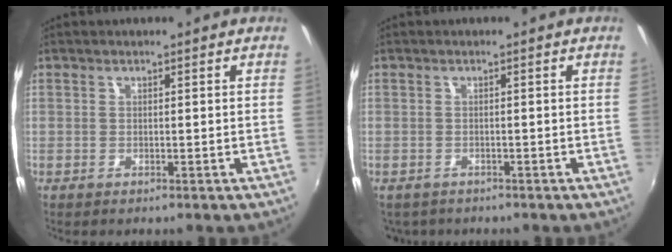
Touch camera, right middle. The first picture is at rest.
{"total": 3.5, "force": [-2.5, 2.1, 1.2], "torque": [-0.030, -0.015, -0.034]}